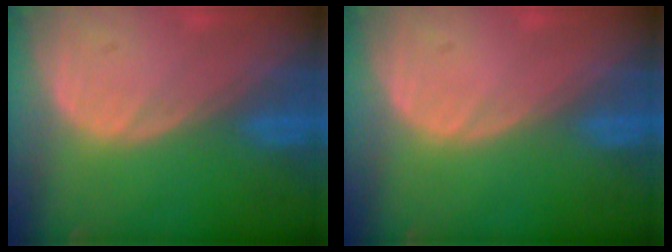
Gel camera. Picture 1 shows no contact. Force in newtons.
{"total": 0.0}